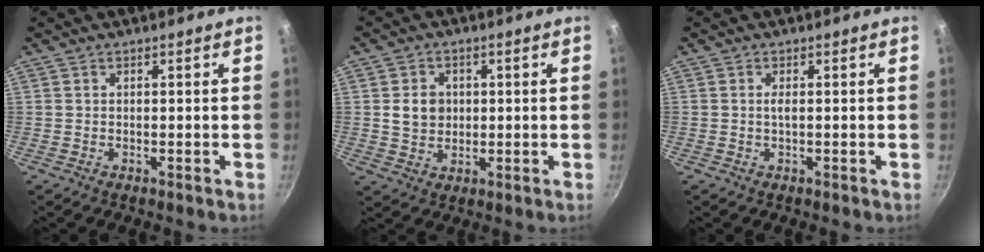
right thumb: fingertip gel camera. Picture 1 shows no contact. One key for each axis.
{"total": 5.6, "fx": 0.7, "fy": 4.7, "fz": 2.9, "tx": -0.031, "ty": 0.000, "tz": 0.012}
{"total": 1.1, "fx": -0.1, "fy": 0.0, "fz": 1.1, "tx": -0.024, "ty": 0.000, "tz": -0.003}